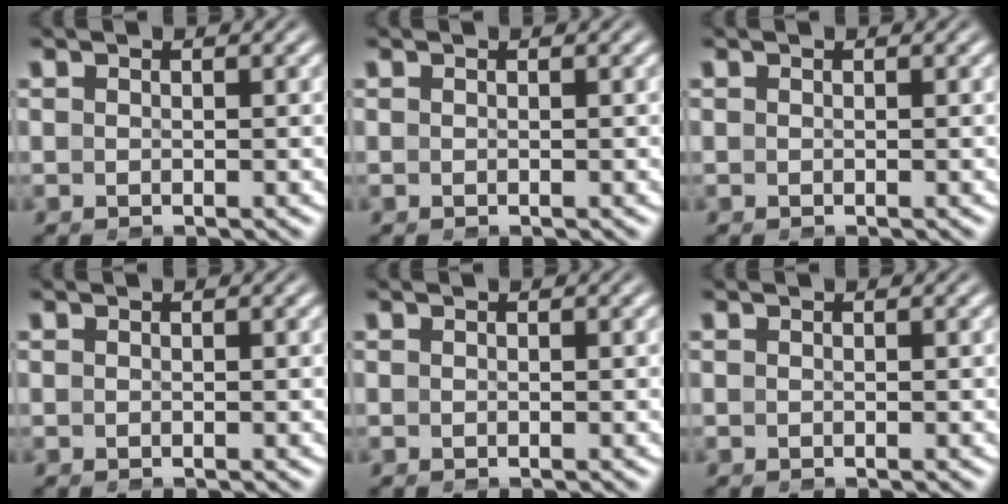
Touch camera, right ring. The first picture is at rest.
{"total": 0.0}
{"total": 0.0}
{"total": 0.0}
{"total": 0.0}
{"total": 0.0}